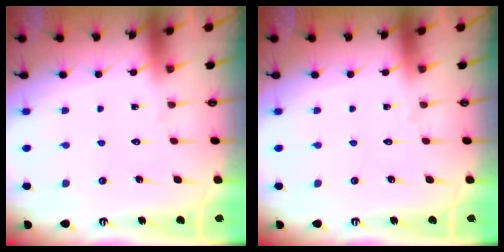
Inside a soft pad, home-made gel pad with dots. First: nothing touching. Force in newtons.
{"total": 0.0}